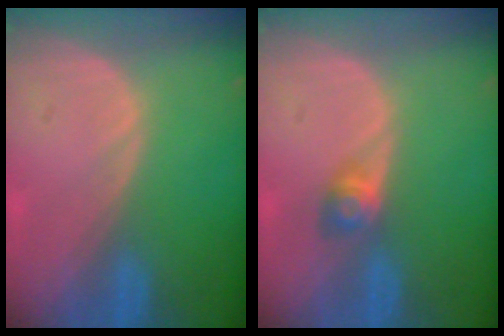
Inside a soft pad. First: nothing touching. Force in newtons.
{"total": 2.8, "press": 2.6, "slide": 1.2}